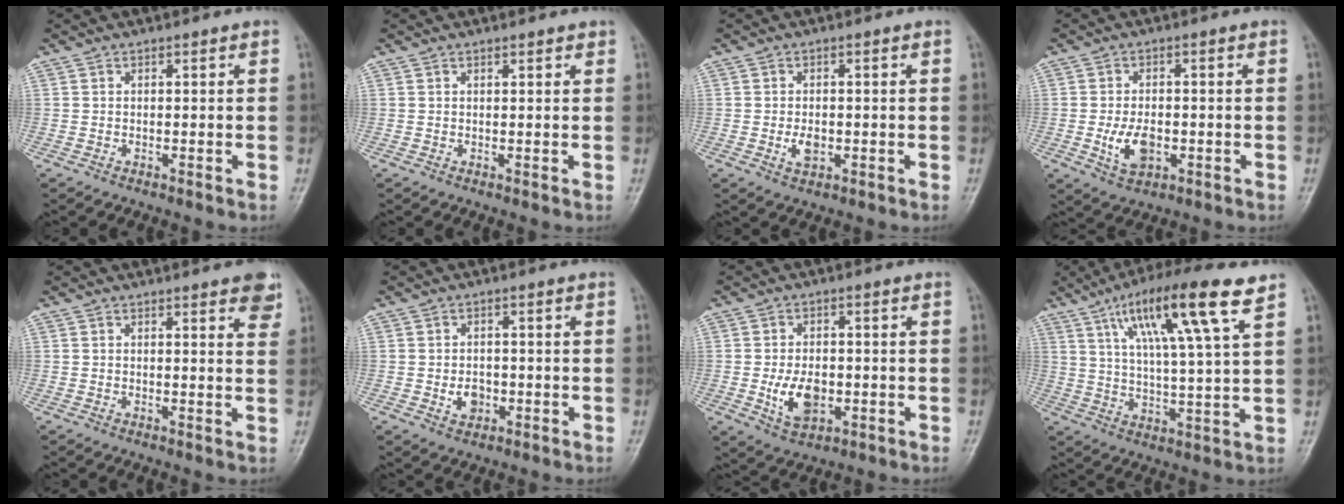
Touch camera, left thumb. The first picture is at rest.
{"total": 0.9, "force": [0.7, 0.4, 0.5], "torque": [-0.005, -0.002, 0.007]}
{"total": 3.0, "force": [-0.8, 1.9, 2.2], "torque": [-0.036, -0.001, -0.012]}
{"total": 6.1, "force": [-1.6, 3.7, 4.6], "torque": [-0.079, 0.000, -0.024]}
{"total": 5.0, "force": [3.1, 1.5, 3.6], "torque": [-0.024, -0.008, 0.032]}
{"total": 3.6, "force": [-1.1, 2.8, 2.0], "torque": [-0.020, 0.005, -0.014]}
{"total": 7.5, "force": [-1.6, 4.8, 5.5], "torque": [-0.084, -0.002, -0.022]}
{"total": 16.9, "force": [8.6, 2.2, 14.4], "torque": [-0.244, -0.017, 0.144]}